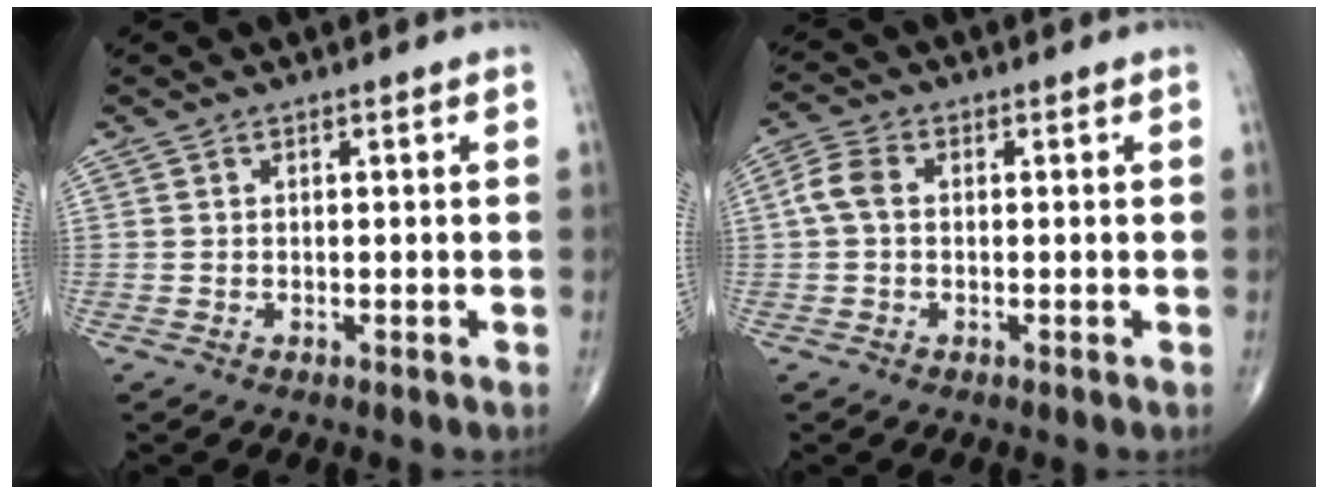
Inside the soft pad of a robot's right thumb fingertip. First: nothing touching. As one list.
[{"total": 4.2, "force": [0.2, 2.8, 3.1], "torque": [-0.069, 0.012, -0.004]}]